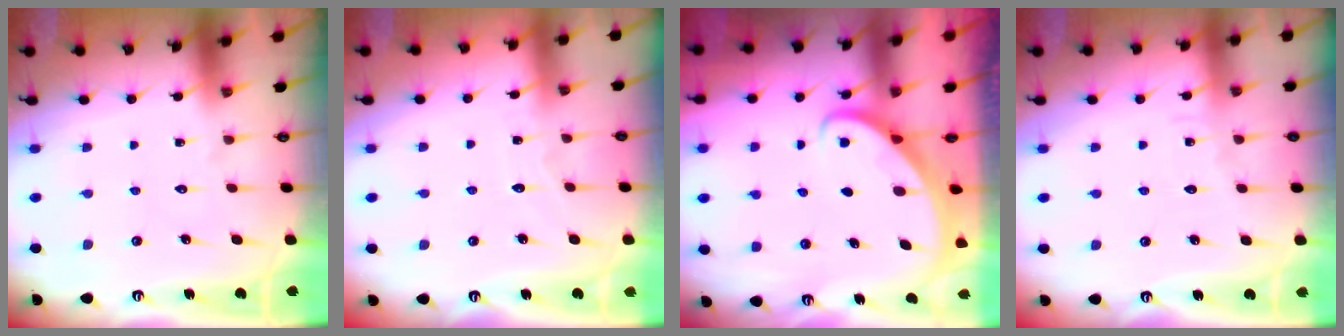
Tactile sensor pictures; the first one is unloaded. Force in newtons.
{"total": 2.8, "press": 2.7, "slide": 0.4}
{"total": 2.5, "press": 2.5, "slide": 0.2}
{"total": 4.4, "press": 4.4, "slide": 0.5}